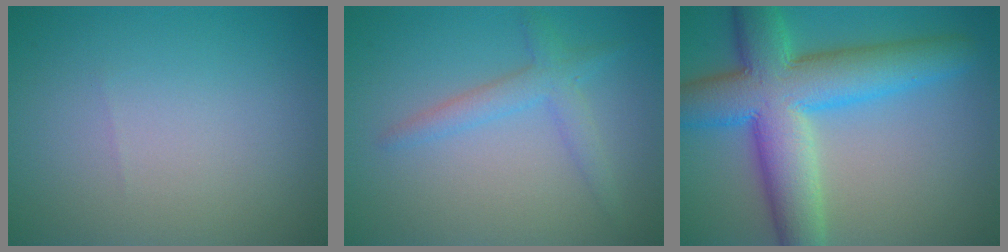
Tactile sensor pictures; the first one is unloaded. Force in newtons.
{"total": 2.6, "press": 2.6, "slide": 0.1}
{"total": 10.8, "press": 10.8, "slide": 0.3}